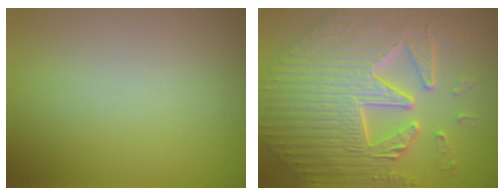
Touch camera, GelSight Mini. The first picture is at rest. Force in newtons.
{"total": 8.9, "press": 7.2, "slide": 5.3}